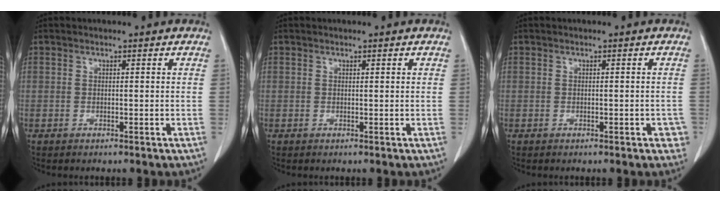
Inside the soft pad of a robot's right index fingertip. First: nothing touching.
{"total": 0.0}
{"total": 2.2, "force": [-0.8, 0.9, 1.9], "torque": [-0.014, 0.006, -0.006]}